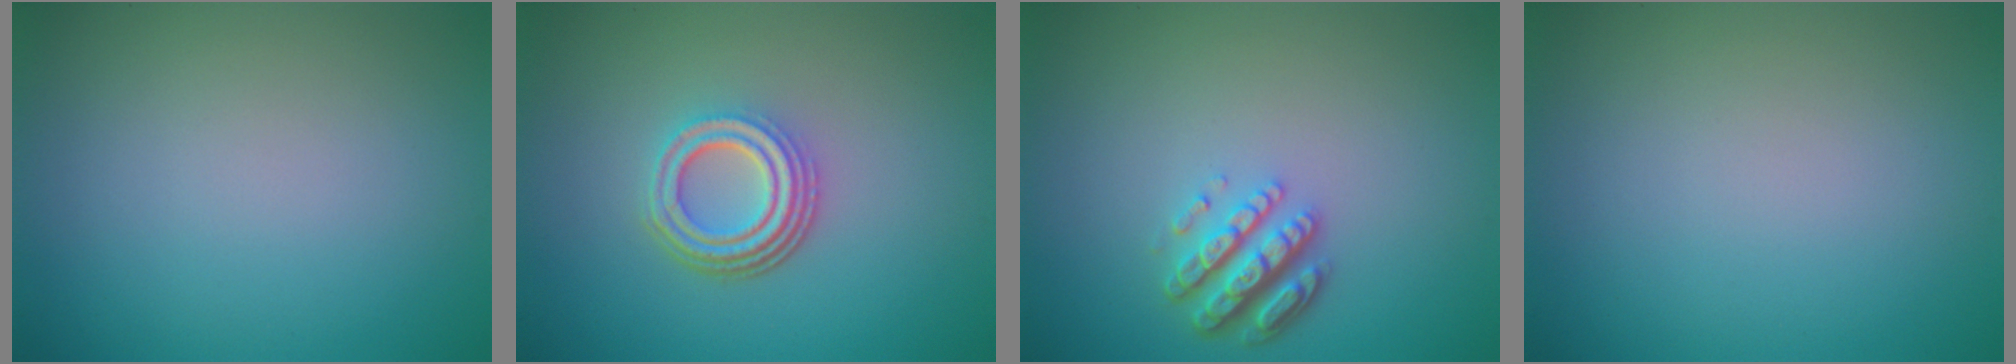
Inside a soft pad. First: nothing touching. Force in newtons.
{"total": 4.5, "press": 3.3, "slide": 3.1}
{"total": 3.8, "press": 3.0, "slide": 2.2}
{"total": 0.0}